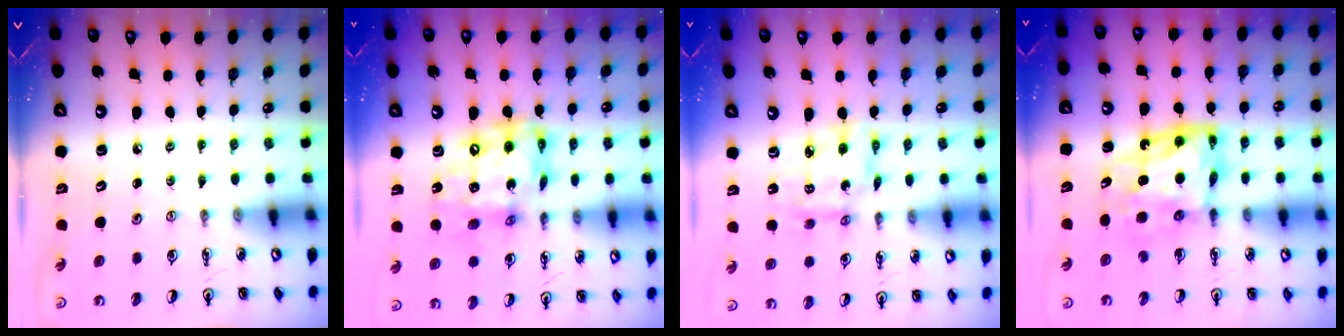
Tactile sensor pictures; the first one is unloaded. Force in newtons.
{"total": 15.1, "press": 15.1, "slide": 0.9}
{"total": 8.3, "press": 8.2, "slide": 0.6}
{"total": 11.0, "press": 11.0, "slide": 0.8}